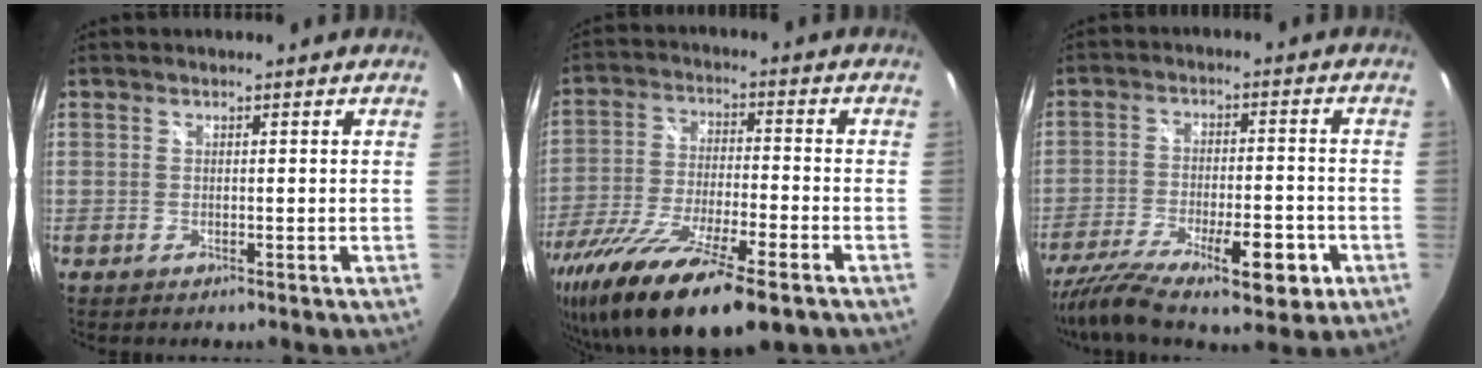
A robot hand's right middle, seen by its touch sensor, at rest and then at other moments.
{"total": 20.2, "force": [-14.0, 4.6, 13.8], "torque": [-0.271, -0.062, -0.245]}
{"total": 16.7, "force": [-10.5, 5.2, 11.8], "torque": [-0.224, -0.040, -0.169]}